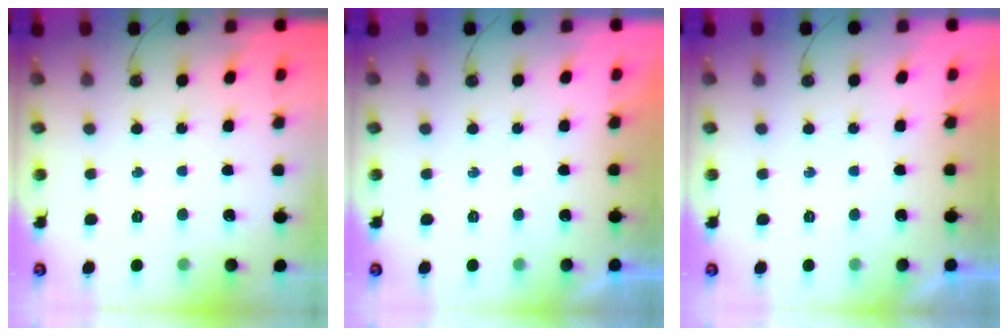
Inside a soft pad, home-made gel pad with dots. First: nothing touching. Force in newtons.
{"total": 0.0}
{"total": 0.0}